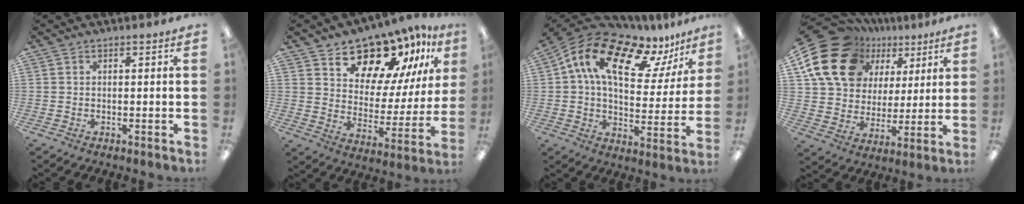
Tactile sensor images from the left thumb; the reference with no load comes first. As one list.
[{"total": 15.4, "force": [12.6, 7.0, 5.2], "torque": [-0.091, -0.100, 0.225]}, {"total": 16.7, "force": [10.3, 8.0, 10.5], "torque": [-0.195, -0.052, 0.181]}, {"total": 21.3, "force": [10.4, 15.9, 9.7], "torque": [-0.180, -0.049, 0.206]}]